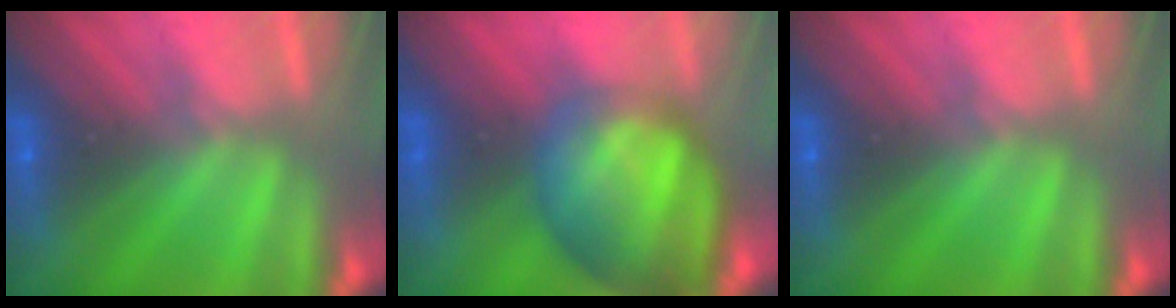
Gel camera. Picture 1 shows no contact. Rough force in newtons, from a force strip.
{"total": 7.5}
{"total": 0.0}